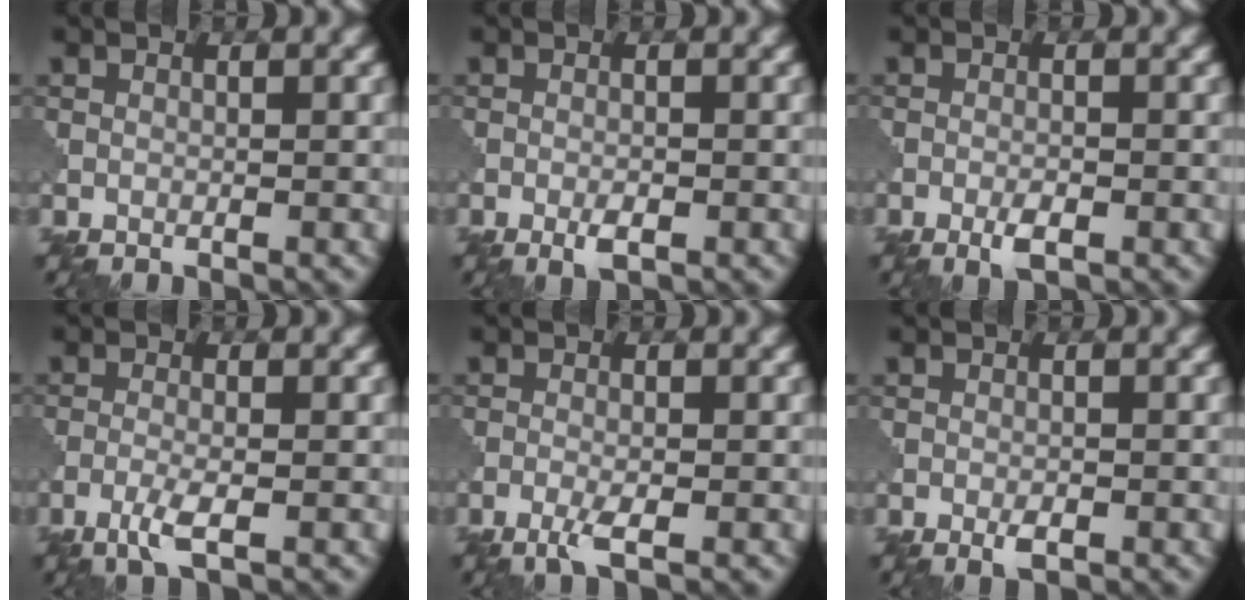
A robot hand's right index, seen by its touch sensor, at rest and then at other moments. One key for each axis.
{"total": 1.6, "fx": -0.8, "fy": 0.5, "fz": 1.3, "tx": -0.024, "ty": 0.000, "tz": -0.015}
{"total": 1.9, "fx": -1.0, "fy": 0.5, "fz": 1.6, "tx": -0.030, "ty": 0.000, "tz": -0.020}
{"total": 2.5, "fx": -1.2, "fy": 0.5, "fz": 2.2, "tx": -0.047, "ty": 0.000, "tz": -0.031}
{"total": 2.0, "fx": -1.0, "fy": 0.3, "fz": 1.7, "tx": -0.037, "ty": -0.001, "tz": -0.024}
{"total": 1.2, "fx": -0.6, "fy": 0.4, "fz": 1.0, "tx": -0.018, "ty": -0.001, "tz": -0.012}